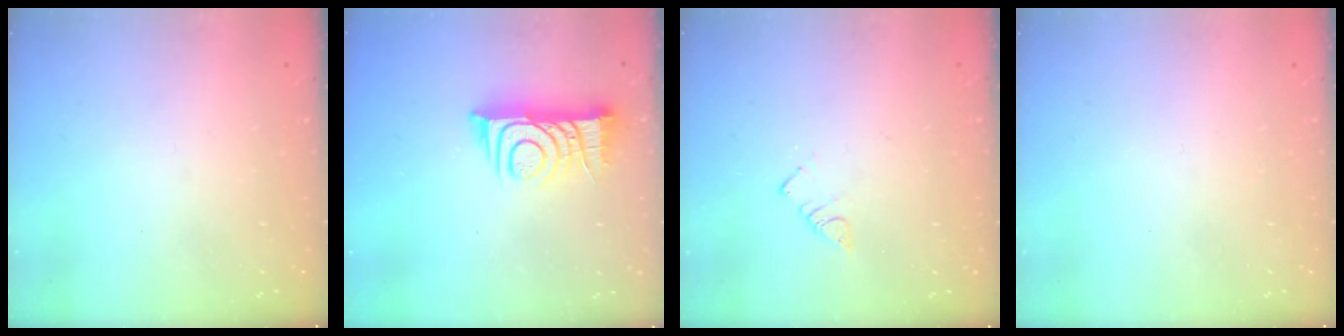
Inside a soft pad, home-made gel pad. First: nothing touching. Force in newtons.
{"total": 11.7, "press": 11.6, "slide": 0.9}
{"total": 2.8, "press": 2.8, "slide": 0.5}
{"total": 1.6, "press": 1.6, "slide": 0.1}